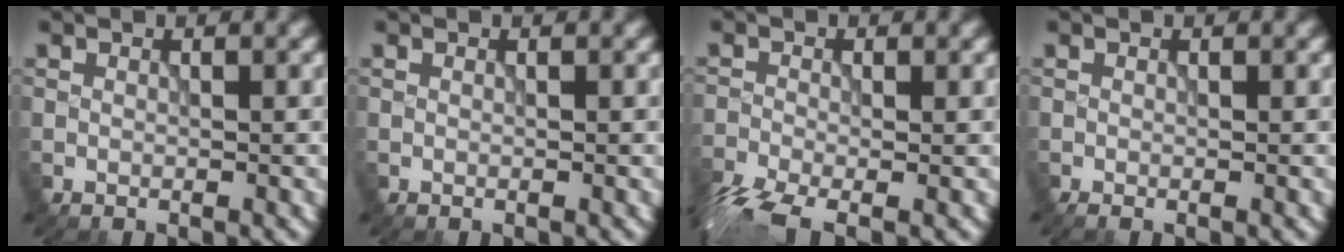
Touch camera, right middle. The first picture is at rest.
{"total": 0.0}
{"total": 5.8, "force": [-3.9, 2.0, 3.8], "torque": [-0.082, -0.022, -0.082]}
{"total": 0.6, "force": [-0.3, 0.1, 0.5], "torque": [-0.009, -0.003, -0.004]}